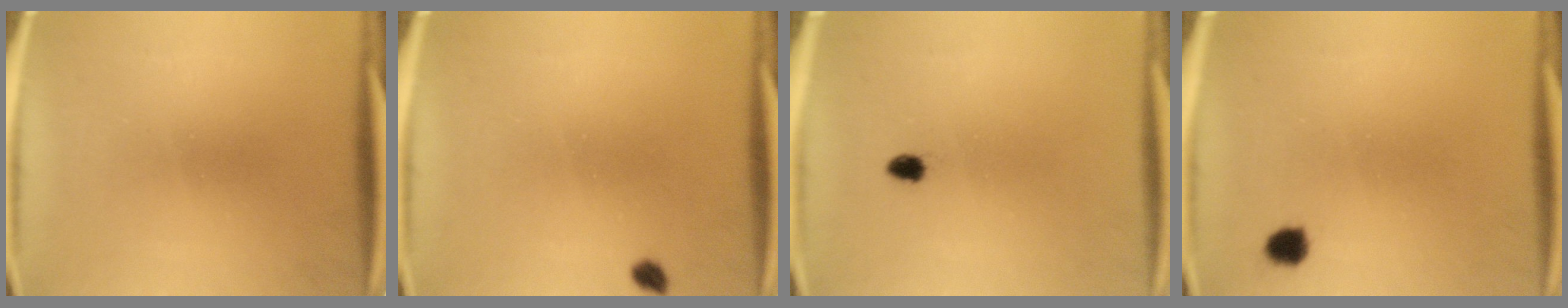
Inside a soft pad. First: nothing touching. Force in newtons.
{"total": 1.2}
{"total": 1.4}
{"total": 2.4}